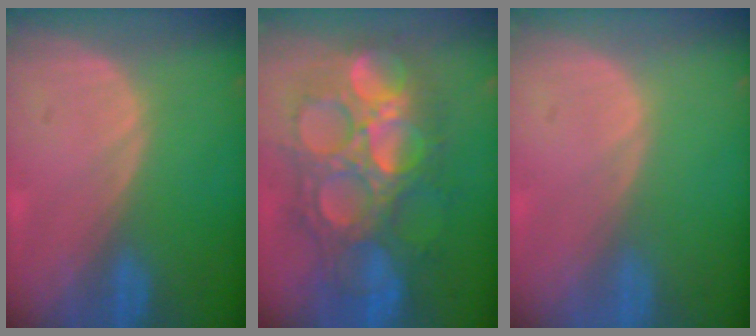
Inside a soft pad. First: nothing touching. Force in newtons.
{"total": 13.6, "press": 13.5, "slide": 1.5}
{"total": 0.0}